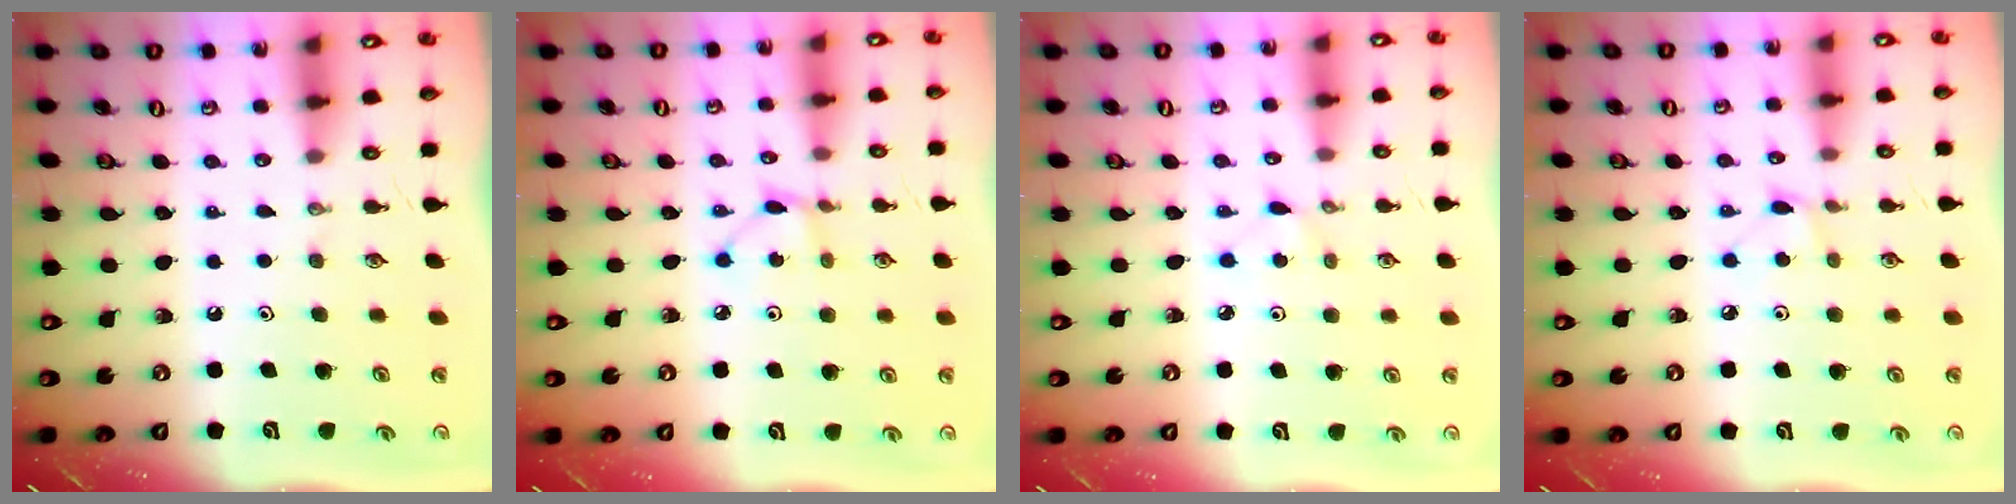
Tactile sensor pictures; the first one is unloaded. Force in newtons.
{"total": 3.6, "press": 3.6, "slide": 0.4}
{"total": 2.0, "press": 2.0, "slide": 0.3}
{"total": 3.7, "press": 3.7, "slide": 0.5}